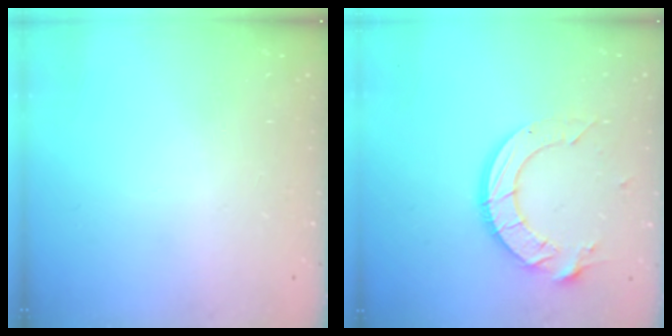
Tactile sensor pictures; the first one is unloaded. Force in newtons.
{"total": 12.9, "press": 12.8, "slide": 1.4}